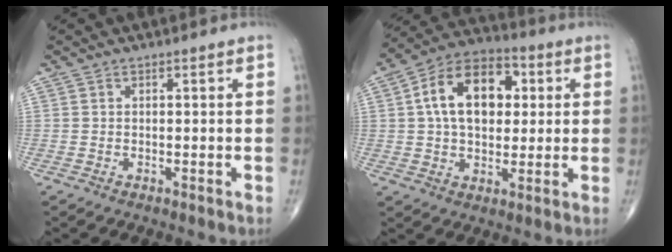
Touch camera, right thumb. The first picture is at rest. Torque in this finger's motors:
{"motor_torque": [1.14, 3.11, 1.70, 0.56, 0.14]}